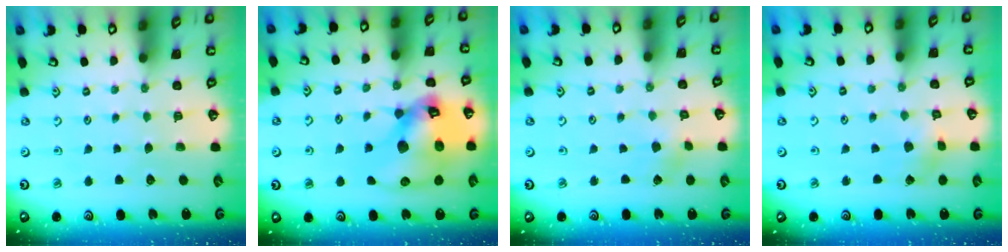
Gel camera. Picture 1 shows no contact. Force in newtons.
{"total": 20.9, "press": 20.7, "slide": 2.7}
{"total": 2.4, "press": 2.4, "slide": 0.6}
{"total": 2.0, "press": 2.0, "slide": 0.3}